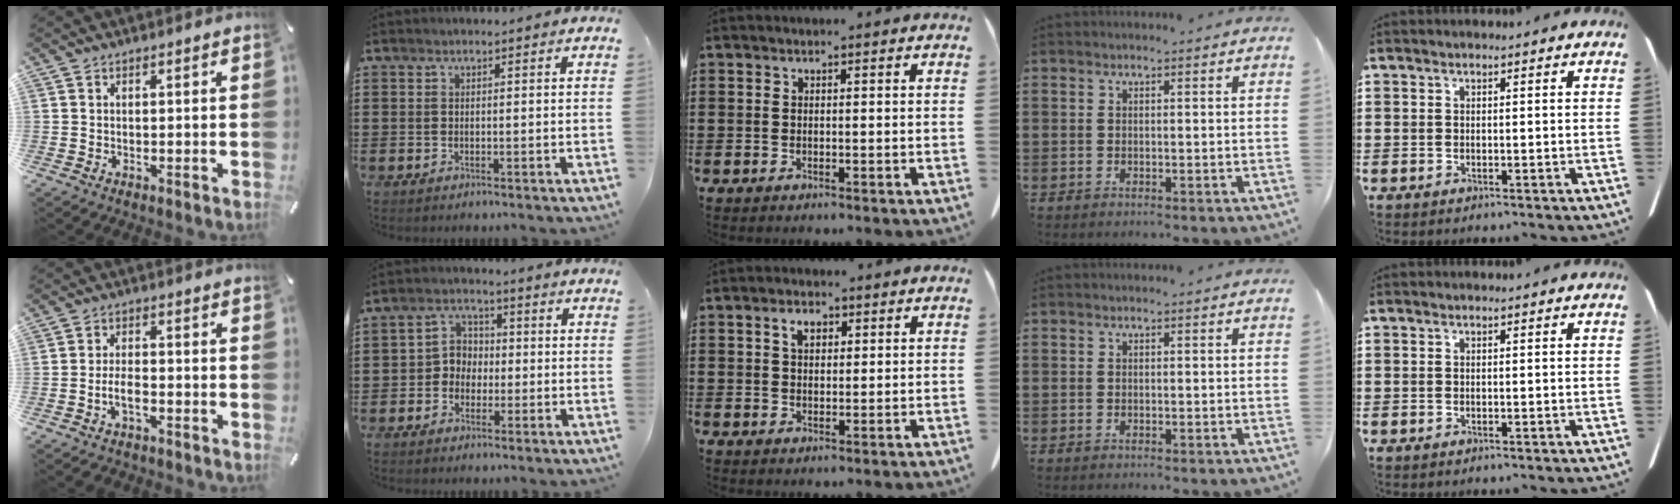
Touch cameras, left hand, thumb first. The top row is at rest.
{"thumb": {"total": 4.6, "force": [-2.4, 2.2, 3.3], "torque": [-0.059, 0.015, -0.043]}, "index": {"total": 4.2, "force": [-1.2, 3.8, 1.4], "torque": [-0.041, 0.013, -0.029]}, "middle": {"total": 2.9, "force": [1.4, 1.7, 1.9], "torque": [-0.027, 0.001, 0.021]}}